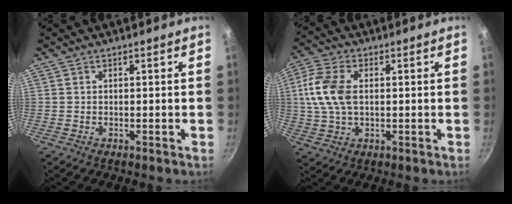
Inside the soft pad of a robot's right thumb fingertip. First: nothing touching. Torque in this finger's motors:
{"motor_torque": [0.28, 0.14, 1.13, -0.06, 0.36]}